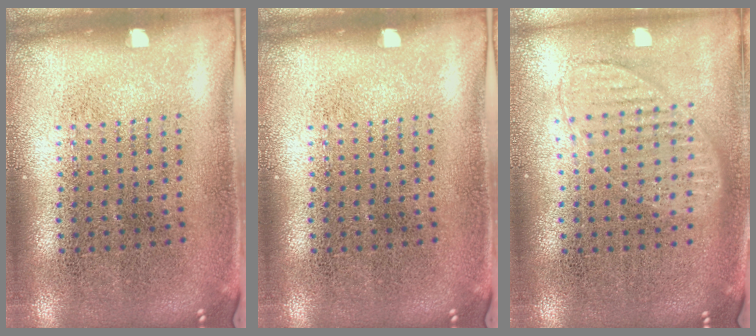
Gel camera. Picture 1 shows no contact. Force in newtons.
{"total": 0.0}
{"total": 0.9, "press": 0.9, "slide": 0.1}